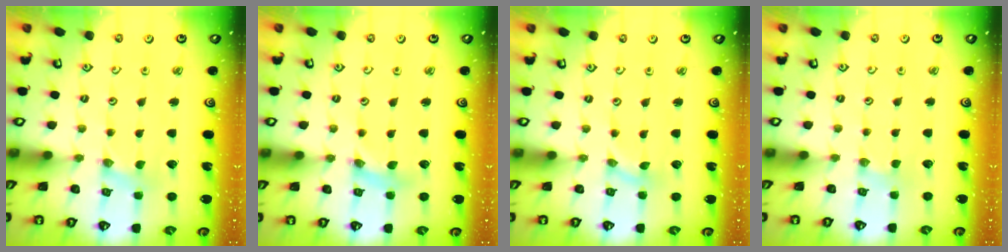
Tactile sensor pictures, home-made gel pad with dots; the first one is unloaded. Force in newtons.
{"total": 2.7, "press": 2.7, "slide": 0.3}
{"total": 0.0}
{"total": 0.0}